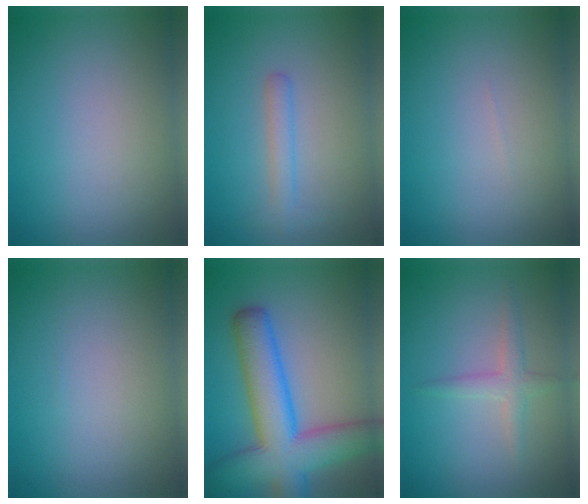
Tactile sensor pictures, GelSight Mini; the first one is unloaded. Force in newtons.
{"total": 1.7, "press": 1.7, "slide": 0.1}
{"total": 0.0}
{"total": 0.0}
{"total": 9.8, "press": 9.8, "slide": 0.3}
{"total": 1.9, "press": 1.9, "slide": 0.1}